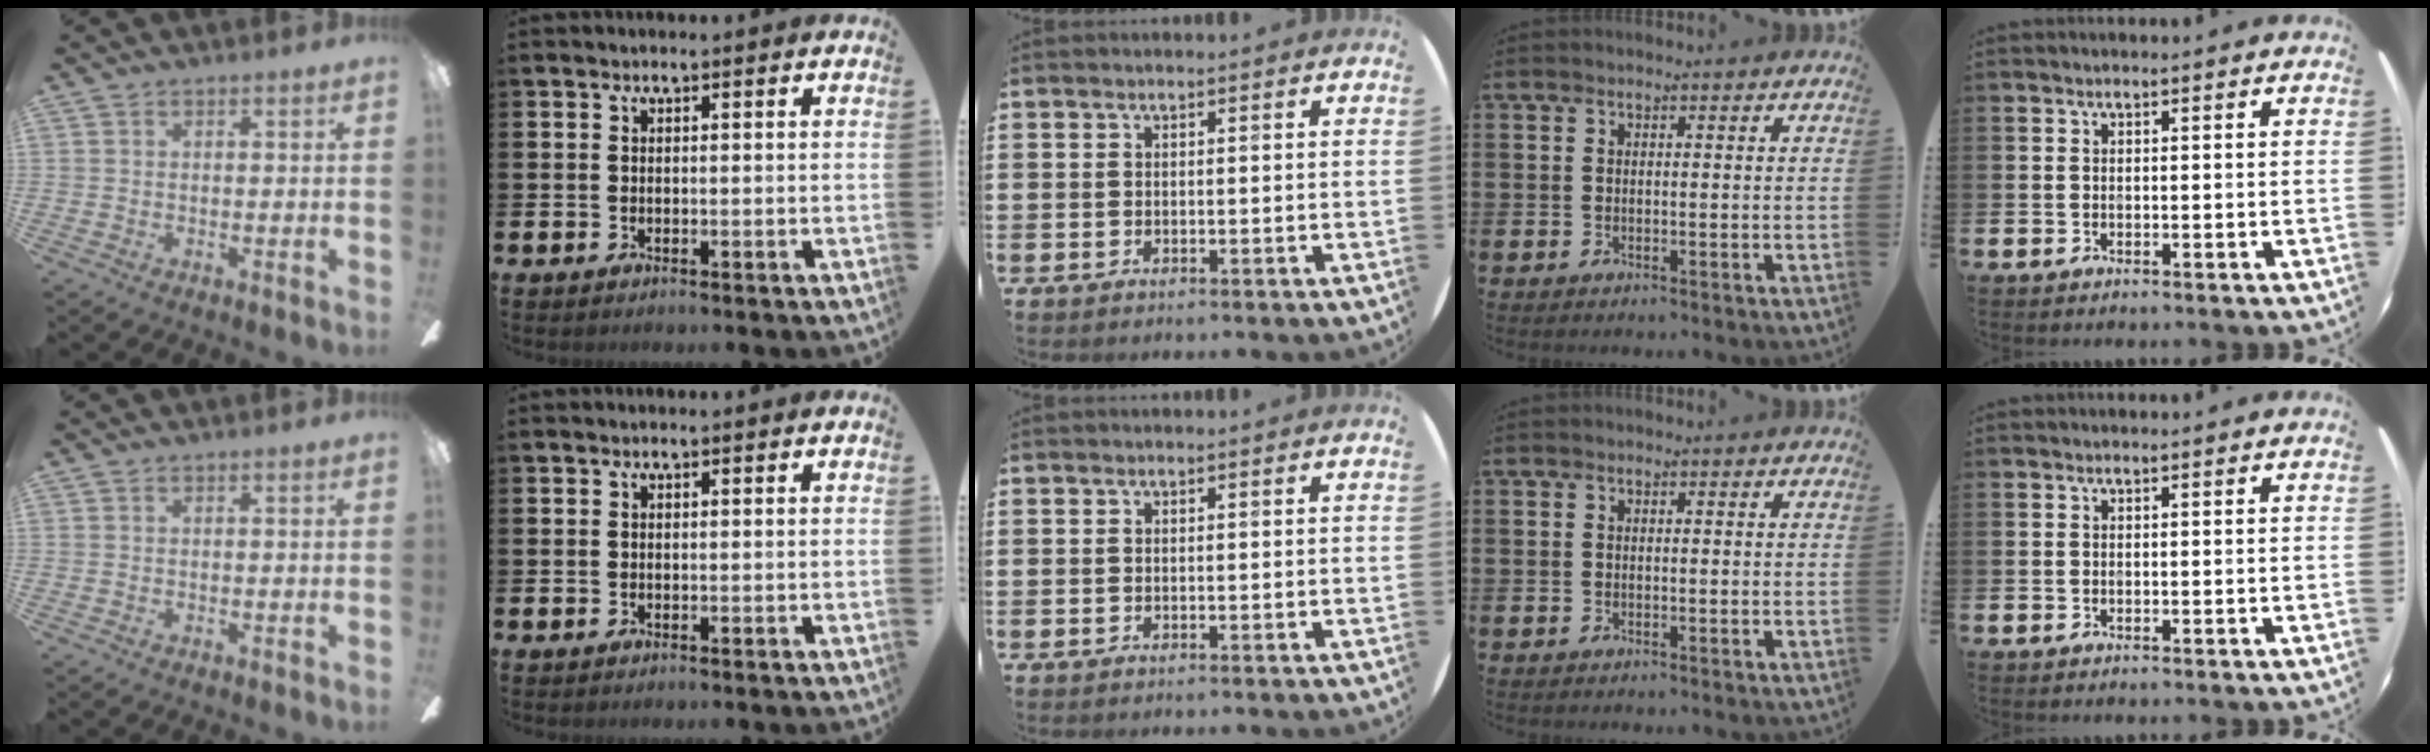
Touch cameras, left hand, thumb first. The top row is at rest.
{}